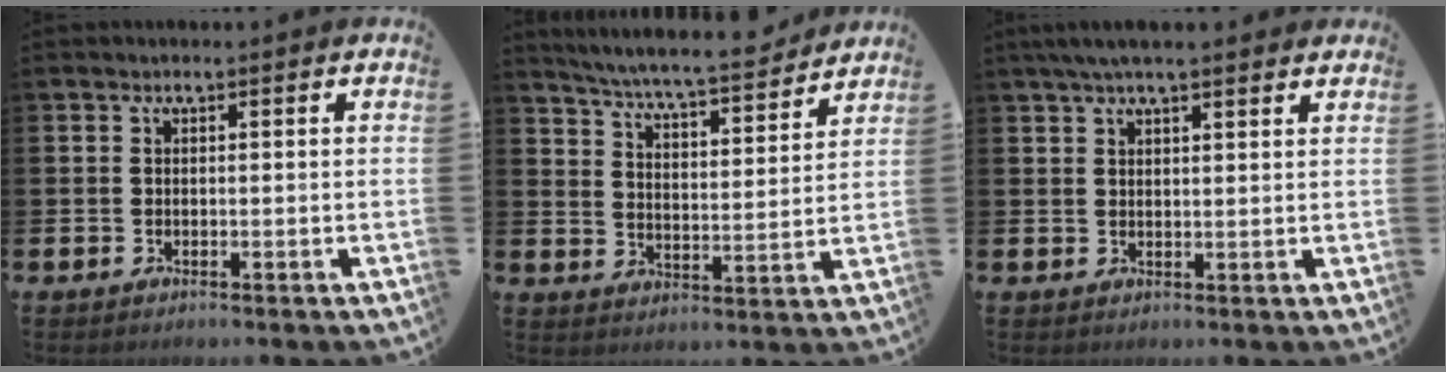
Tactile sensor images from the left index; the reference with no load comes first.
{"total": 6.7, "force": [6.4, 0.1, 2.0], "torque": [-0.054, -0.051, 0.106]}
{"total": 4.2, "force": [3.6, 0.6, 2.2], "torque": [-0.046, -0.002, 0.064]}